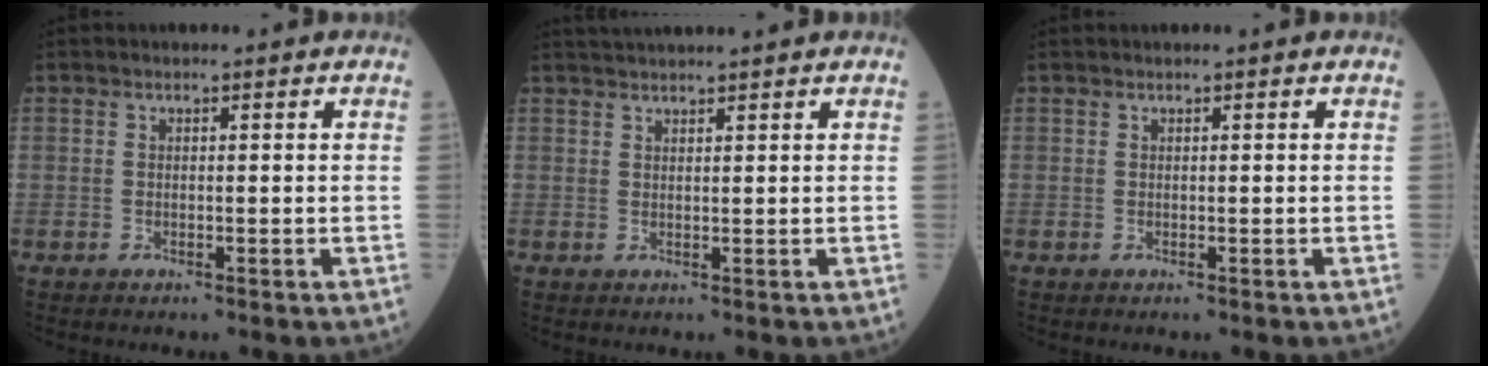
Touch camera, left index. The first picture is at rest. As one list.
[{"total": 4.3, "force": [4.0, -0.6, 1.5], "torque": [-0.019, 0.030, 0.065]}, {"total": 0.0}]